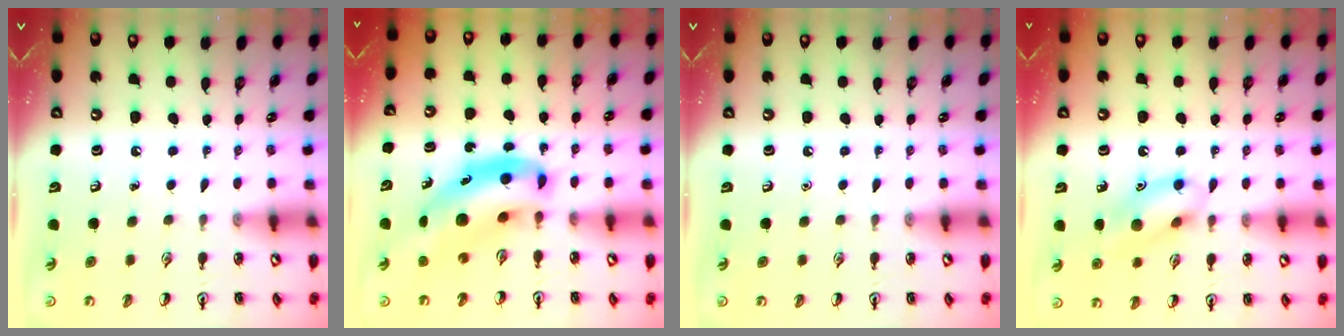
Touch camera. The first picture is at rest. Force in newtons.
{"total": 10.2, "press": 9.7, "slide": 3.1}
{"total": 0.0}
{"total": 12.4, "press": 12.4, "slide": 0.8}